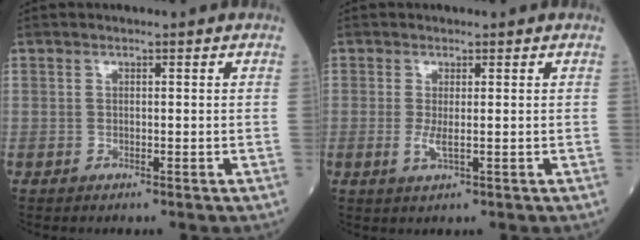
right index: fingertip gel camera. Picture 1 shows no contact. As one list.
[{"total": 2.0, "force": [-0.1, 0.2, 2.0], "torque": [-0.043, -0.005, 0.000]}]